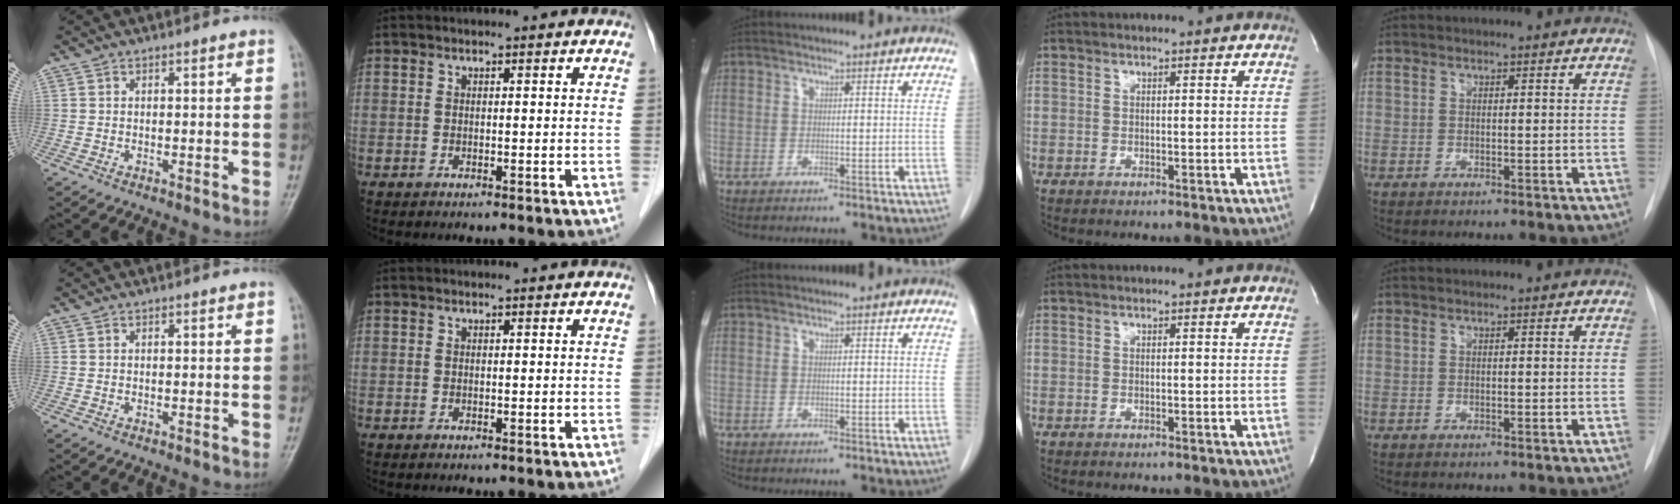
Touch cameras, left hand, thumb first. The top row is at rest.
{}